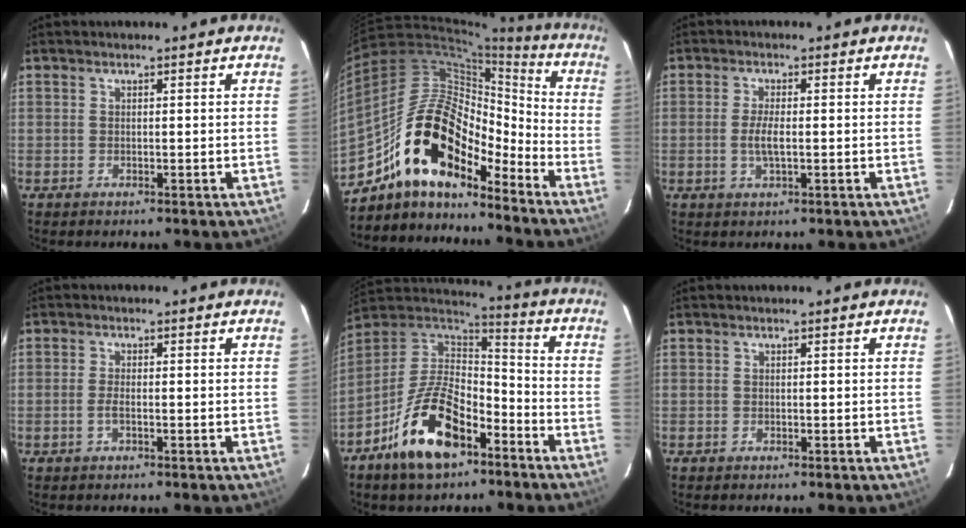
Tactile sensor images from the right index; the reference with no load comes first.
{"total": 18.8, "force": [-13.3, 7.7, 10.8], "torque": [-0.189, 0.010, -0.249]}
{"total": 3.4, "force": [-0.5, 0.8, 3.2], "torque": [-0.062, -0.005, -0.007]}
{"total": 1.1, "force": [-0.3, 0.5, 0.9], "torque": [-0.020, 0.000, -0.007]}
{"total": 17.6, "force": [-9.9, 8.5, 11.8], "torque": [-0.233, 0.002, -0.177]}
{"total": 0.0}